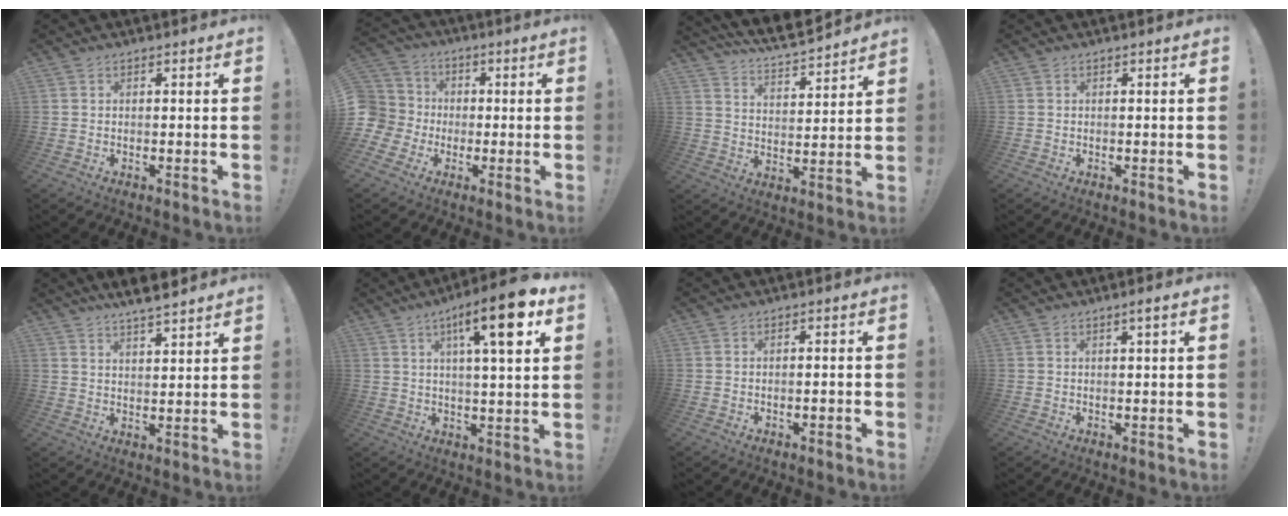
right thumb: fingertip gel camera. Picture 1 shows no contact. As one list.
[{"total": 8.9, "force": [-1.4, 8.3, 2.9], "torque": [-0.058, 0.010, -0.022]}, {"total": 8.9, "force": [8.2, 1.4, 3.0], "torque": [-0.067, -0.072, 0.146]}, {"total": 0.0}, {"total": 6.6, "force": [5.7, 0.6, 3.2], "torque": [-0.049, -0.034, 0.101]}, {"total": 13.8, "force": [5.4, 2.7, 12.4], "torque": [-0.183, -0.017, 0.074]}, {"total": 1.4, "force": [-1.2, -0.2, 0.7], "torque": [-0.008, 0.000, -0.020]}, {"total": 1.9, "force": [0.7, -0.2, 1.8], "torque": [-0.027, -0.003, 0.007]}]